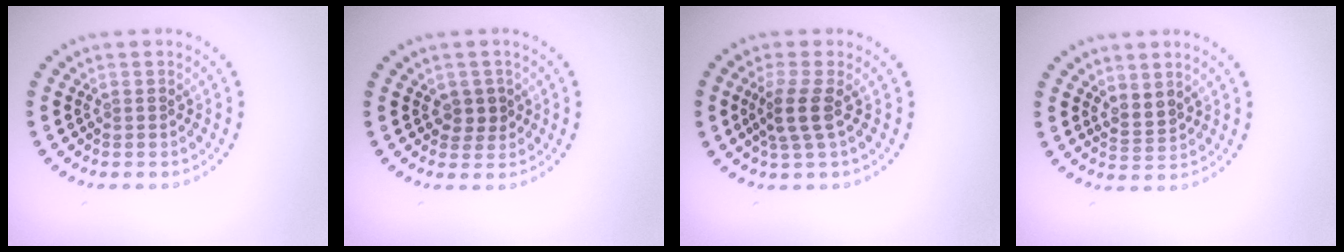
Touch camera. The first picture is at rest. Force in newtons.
{"total": 1.6, "press": 1.4, "slide": 0.9}
{"total": 2.7, "press": 2.1, "slide": 1.7}
{"total": 1.7, "press": 1.4, "slide": 1.0}